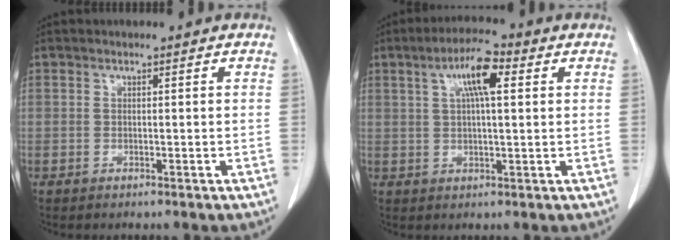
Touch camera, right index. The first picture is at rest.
{"total": 7.2, "force": [2.6, 1.4, 6.6], "torque": [-0.120, 0.015, 0.042]}